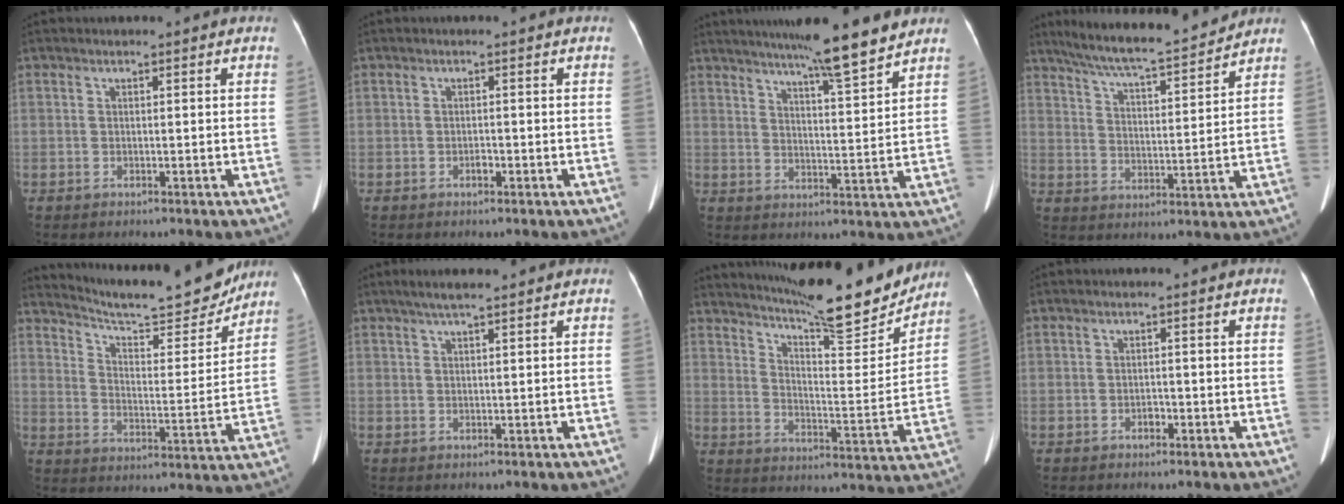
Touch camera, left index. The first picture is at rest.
{"total": 0.7, "force": [-0.5, 0.4, 0.4], "torque": [-0.009, 0.001, -0.006]}
{"total": 12.0, "force": [10.1, -0.6, 6.5], "torque": [-0.101, -0.001, 0.142]}
{"total": 14.0, "force": [12.8, 0.5, 5.8], "torque": [-0.102, 0.004, 0.200]}
{"total": 18.9, "force": [17.4, 2.4, 7.0], "torque": [-0.112, -0.019, 0.245]}
{"total": 4.0, "force": [3.1, 0.1, 2.5], "torque": [-0.046, 0.017, 0.054]}
{"total": 19.7, "force": [17.5, 1.7, 9.0], "torque": [-0.144, -0.034, 0.247]}
{"total": 0.8, "force": [-0.5, 0.5, 0.4], "torque": [-0.007, 0.002, -0.007]}